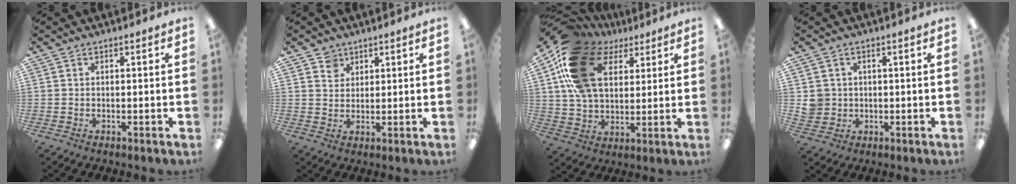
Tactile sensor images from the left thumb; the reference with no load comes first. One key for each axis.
{"total": 3.5, "fx": 2.2, "fy": 2.6, "fz": 0.3, "tx": 0.002, "ty": -0.004, "tz": 0.041}
{"total": 21.9, "fx": 9.1, "fy": 14.5, "fz": 13.6, "tx": -0.278, "ty": -0.027, "tz": 0.167}
{"total": 4.0, "fx": 0.7, "fy": 3.9, "fz": 0.5, "tx": -0.011, "ty": 0.007, "tz": 0.013}